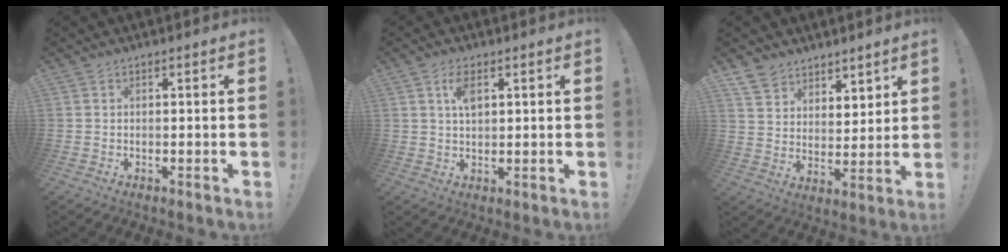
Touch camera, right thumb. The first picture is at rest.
{"total": 5.1, "force": [1.9, 2.5, 4.0], "torque": [-0.060, -0.005, 0.028]}
{"total": 8.5, "force": [7.1, 4.6, 0.8], "torque": [-0.033, -0.052, 0.141]}